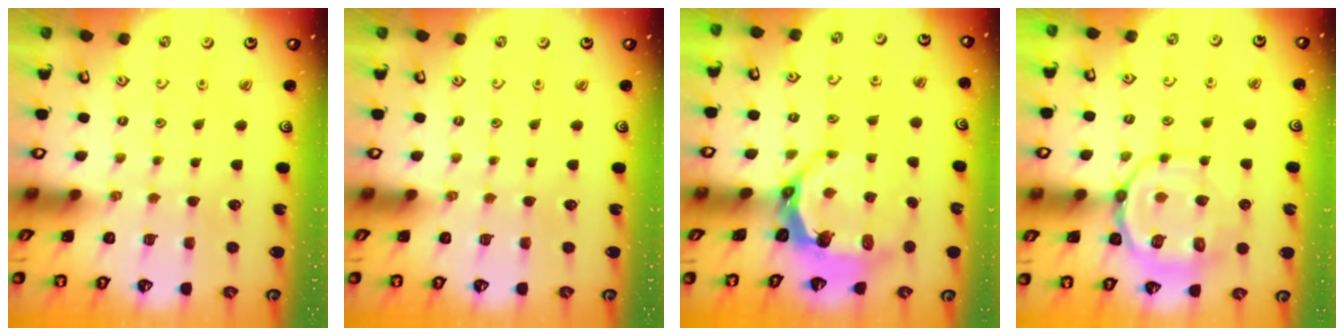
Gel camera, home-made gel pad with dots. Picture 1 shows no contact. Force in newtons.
{"total": 0.0}
{"total": 6.6, "press": 5.3, "slide": 4.0}
{"total": 13.7, "press": 13.5, "slide": 1.7}